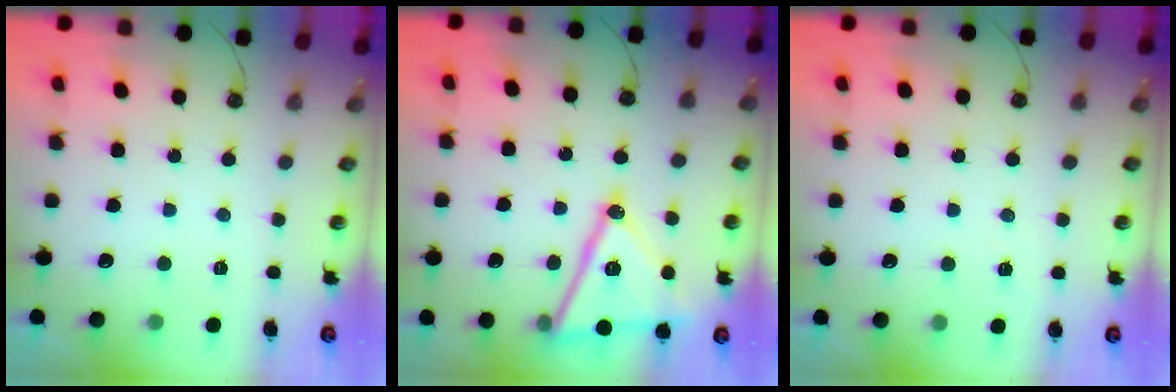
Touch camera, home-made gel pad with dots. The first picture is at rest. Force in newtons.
{"total": 18.6, "press": 18.3, "slide": 3.3}
{"total": 2.4, "press": 1.7, "slide": 1.7}